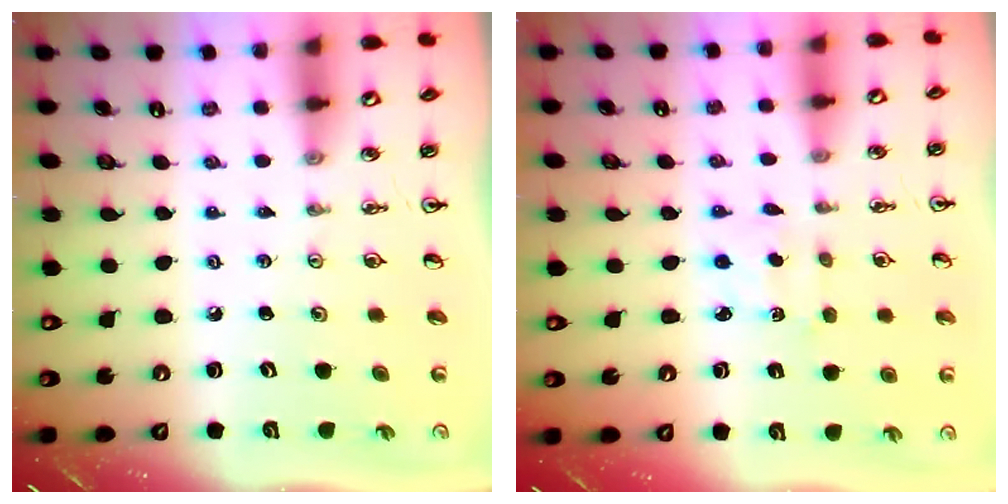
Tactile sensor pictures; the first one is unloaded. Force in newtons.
{"total": 2.5, "press": 2.4, "slide": 0.6}